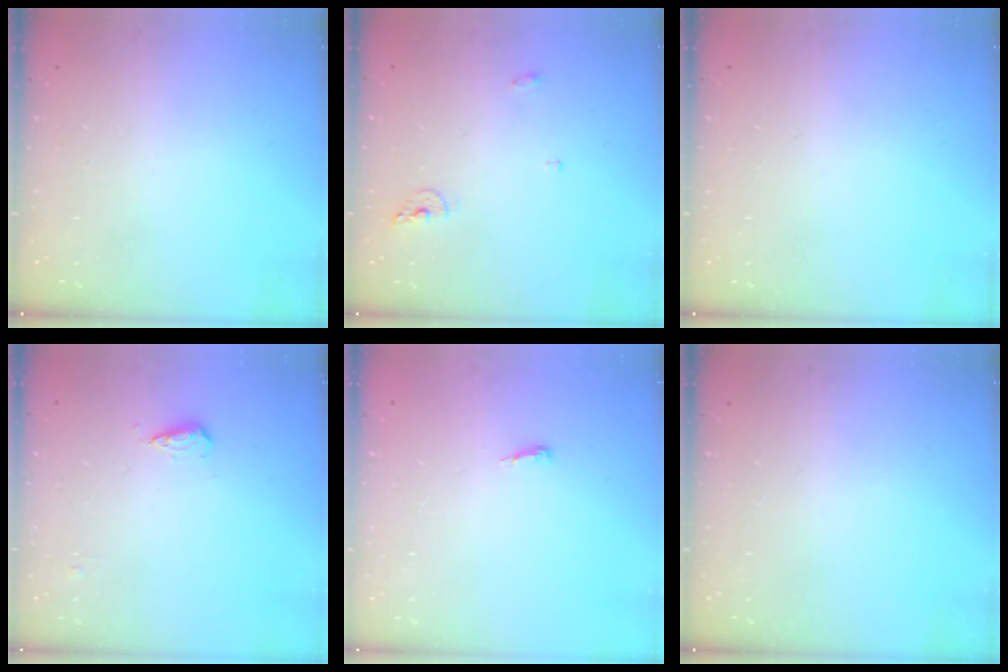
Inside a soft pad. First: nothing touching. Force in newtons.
{"total": 5.6, "press": 5.5, "slide": 0.9}
{"total": 0.0}
{"total": 5.5, "press": 5.4, "slide": 0.9}
{"total": 4.6, "press": 4.5, "slide": 0.9}
{"total": 0.0}